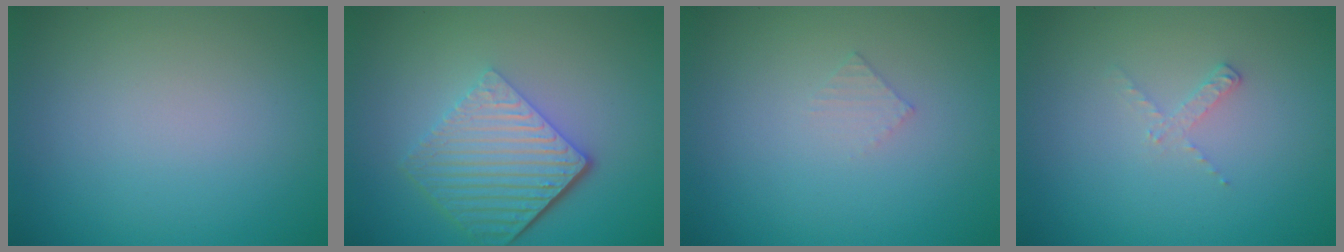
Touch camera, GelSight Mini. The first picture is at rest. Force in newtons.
{"total": 6.2, "press": 4.2, "slide": 4.6}
{"total": 0.8, "press": 0.8, "slide": 0.1}
{"total": 1.1, "press": 1.1, "slide": 0.2}